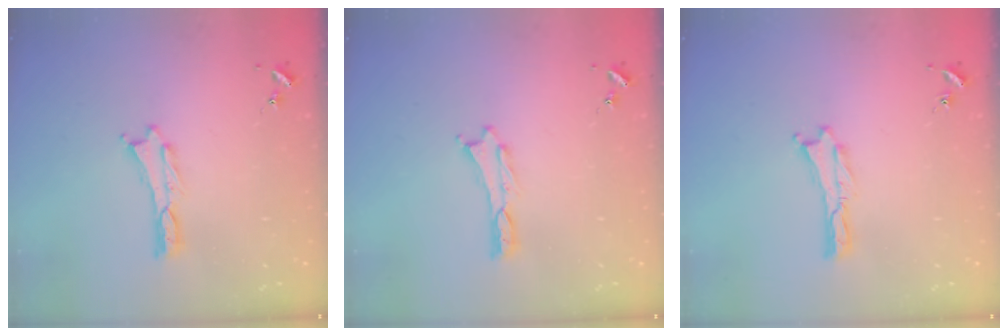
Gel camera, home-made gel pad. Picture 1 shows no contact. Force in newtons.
{"total": 0.0}
{"total": 0.0}